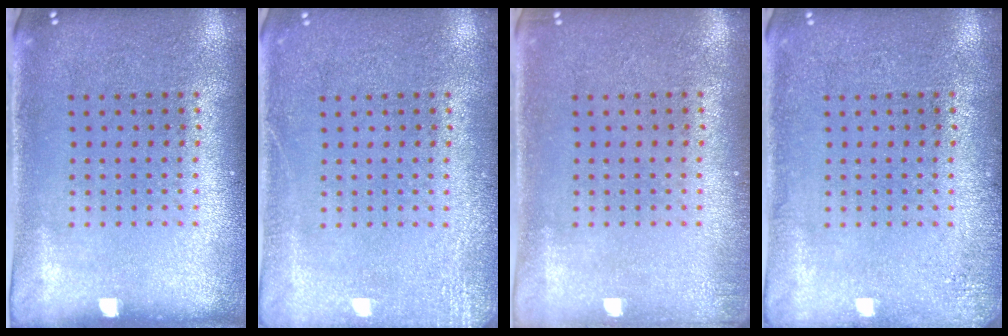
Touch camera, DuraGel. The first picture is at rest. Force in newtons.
{"total": 2.3, "press": 2.3, "slide": 0.4}
{"total": 0.9, "press": 0.8, "slide": 0.3}
{"total": 1.4, "press": 1.4, "slide": 0.2}